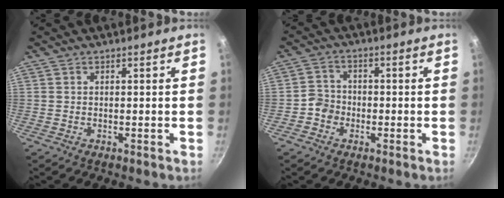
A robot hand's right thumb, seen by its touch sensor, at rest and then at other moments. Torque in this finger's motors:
{"motor_torque": [0.40, 0.15, 0.48, -0.17, 0.00]}